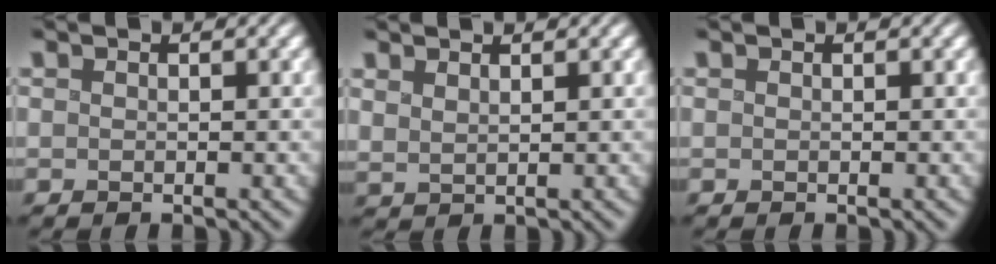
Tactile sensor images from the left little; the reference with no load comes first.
{"total": 1.3, "force": [1.2, 0.2, 0.4], "torque": [-0.015, 0.002, 0.031]}
{"total": 0.0}